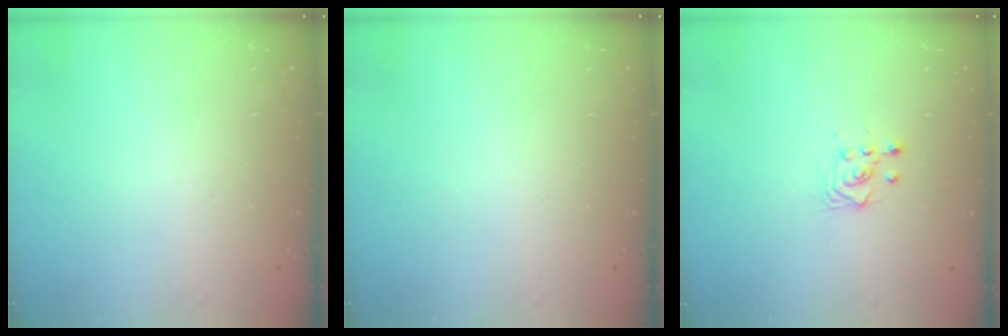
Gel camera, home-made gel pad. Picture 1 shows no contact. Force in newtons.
{"total": 0.0}
{"total": 2.9, "press": 2.9, "slide": 0.6}